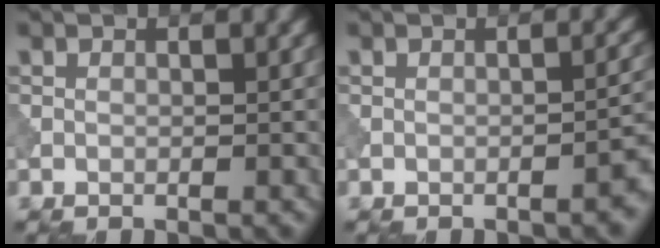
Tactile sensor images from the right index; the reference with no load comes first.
{"total": 2.5, "force": [-1.3, 0.6, 2.0], "torque": [-0.023, 0.011, -0.022]}